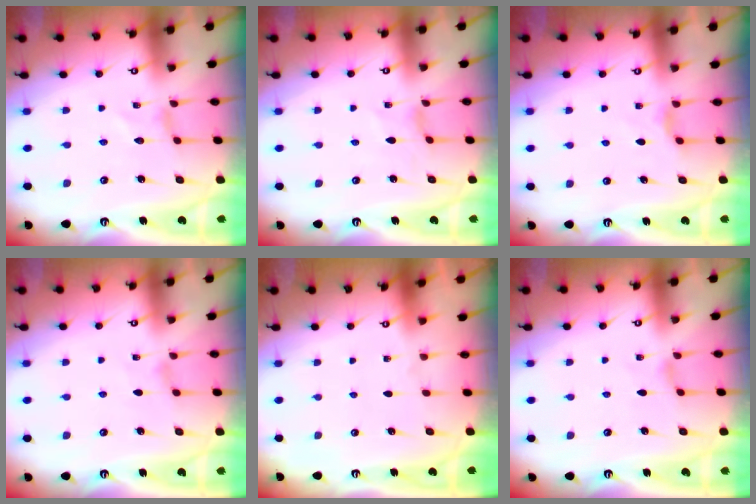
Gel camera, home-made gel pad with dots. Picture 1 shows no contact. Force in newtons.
{"total": 1.1, "press": 1.1, "slide": 0.3}
{"total": 2.4, "press": 2.3, "slide": 0.3}
{"total": 0.6, "press": 0.5, "slide": 0.3}
{"total": 0.0}
{"total": 1.5, "press": 1.4, "slide": 0.3}